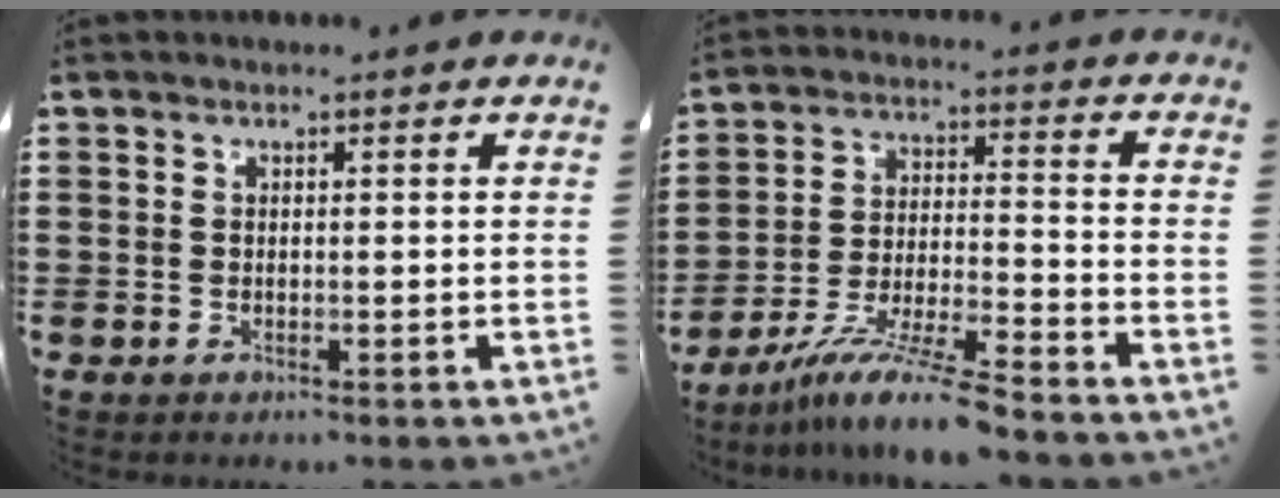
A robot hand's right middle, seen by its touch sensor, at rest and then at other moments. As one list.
[{"total": 9.8, "force": [-8.3, -0.2, 5.1], "torque": [-0.096, 0.002, -0.161]}]